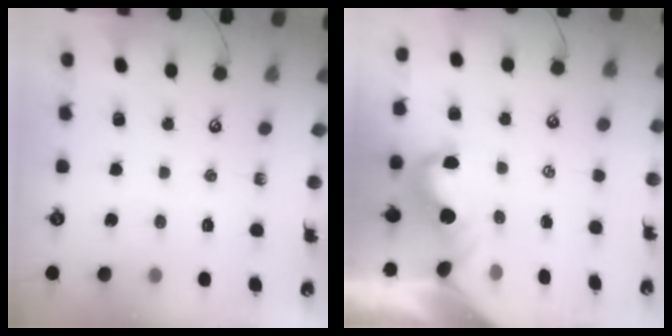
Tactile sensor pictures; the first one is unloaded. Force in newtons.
{"total": 2.1, "press": 2.0, "slide": 0.5}